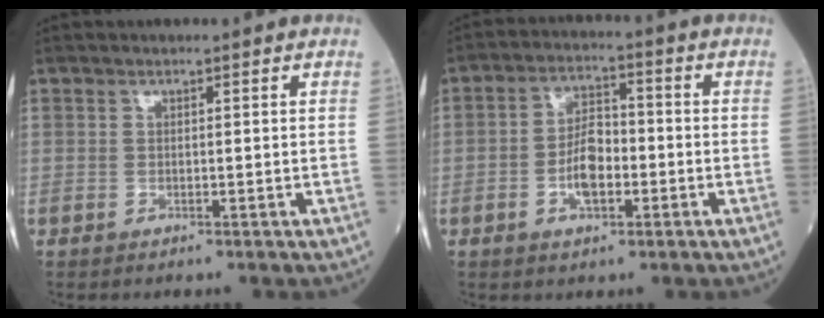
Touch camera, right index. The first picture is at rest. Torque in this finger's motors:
{"motor_torque": [1.11, -0.25, 0.54, 0.14]}